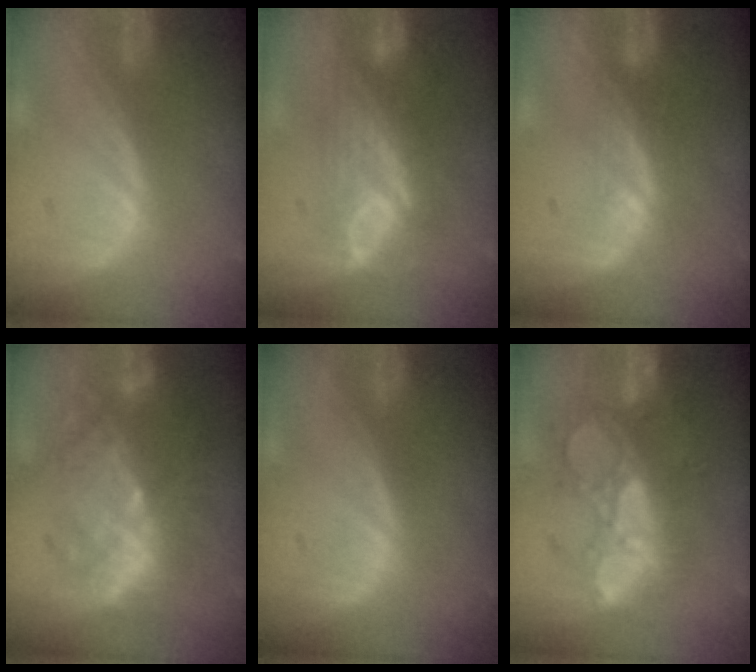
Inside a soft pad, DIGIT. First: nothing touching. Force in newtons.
{"total": 7.8, "press": 6.9, "slide": 3.8}
{"total": 2.9, "press": 2.4, "slide": 1.7}
{"total": 9.6, "press": 9.0, "slide": 3.1}
{"total": 0.0}
{"total": 10.7, "press": 9.4, "slide": 5.1}